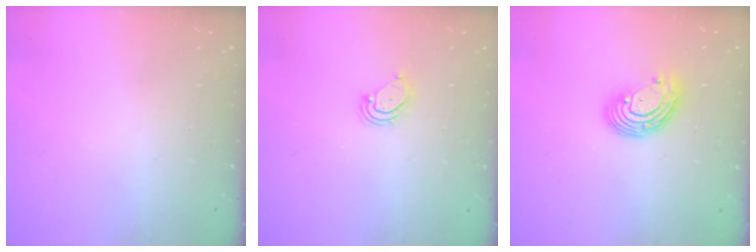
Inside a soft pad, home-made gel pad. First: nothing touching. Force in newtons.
{"total": 3.4, "press": 3.3, "slide": 0.7}
{"total": 9.0, "press": 8.8, "slide": 1.7}